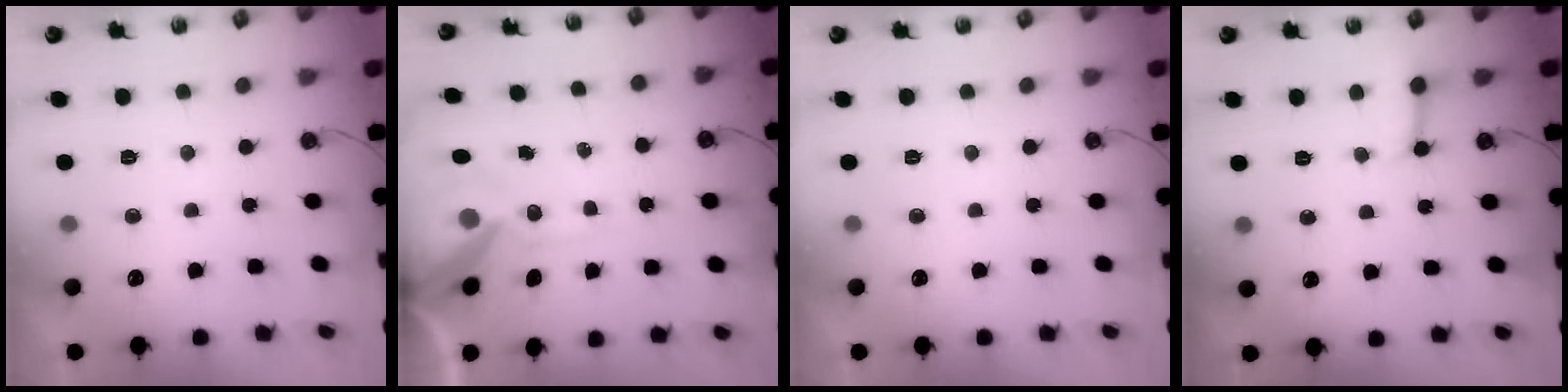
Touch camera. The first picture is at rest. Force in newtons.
{"total": 12.8, "press": 12.6, "slide": 1.7}
{"total": 0.0}
{"total": 2.8, "press": 2.8, "slide": 0.3}